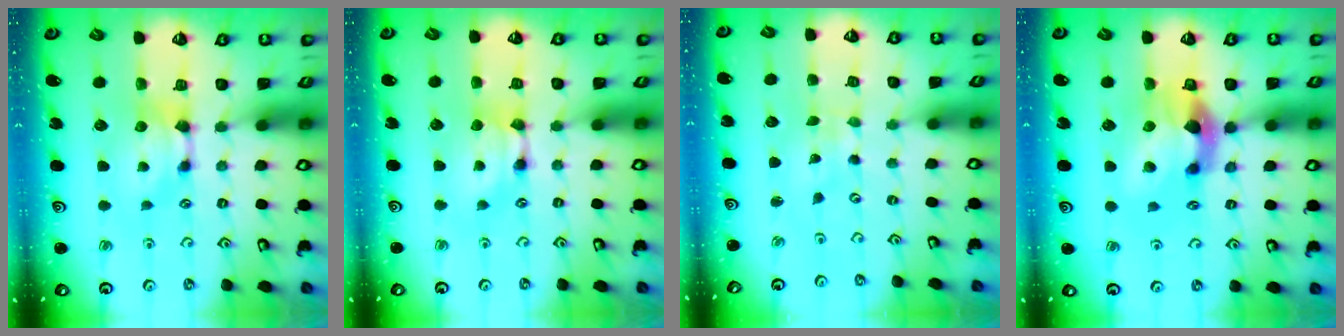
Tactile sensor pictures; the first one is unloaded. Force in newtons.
{"total": 1.7, "press": 1.7, "slide": 0.1}
{"total": 6.4, "press": 6.4, "slide": 0.4}
{"total": 6.3, "press": 5.9, "slide": 2.2}